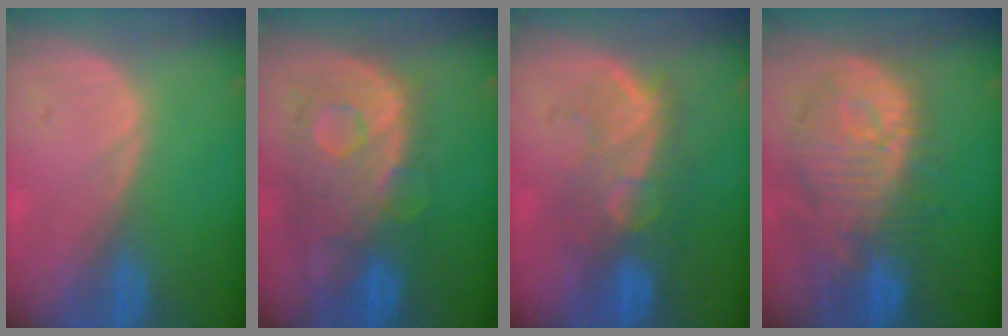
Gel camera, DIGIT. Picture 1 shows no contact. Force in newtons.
{"total": 11.2, "press": 9.7, "slide": 5.6}
{"total": 9.9, "press": 8.6, "slide": 4.9}
{"total": 12.8, "press": 11.3, "slide": 5.8}